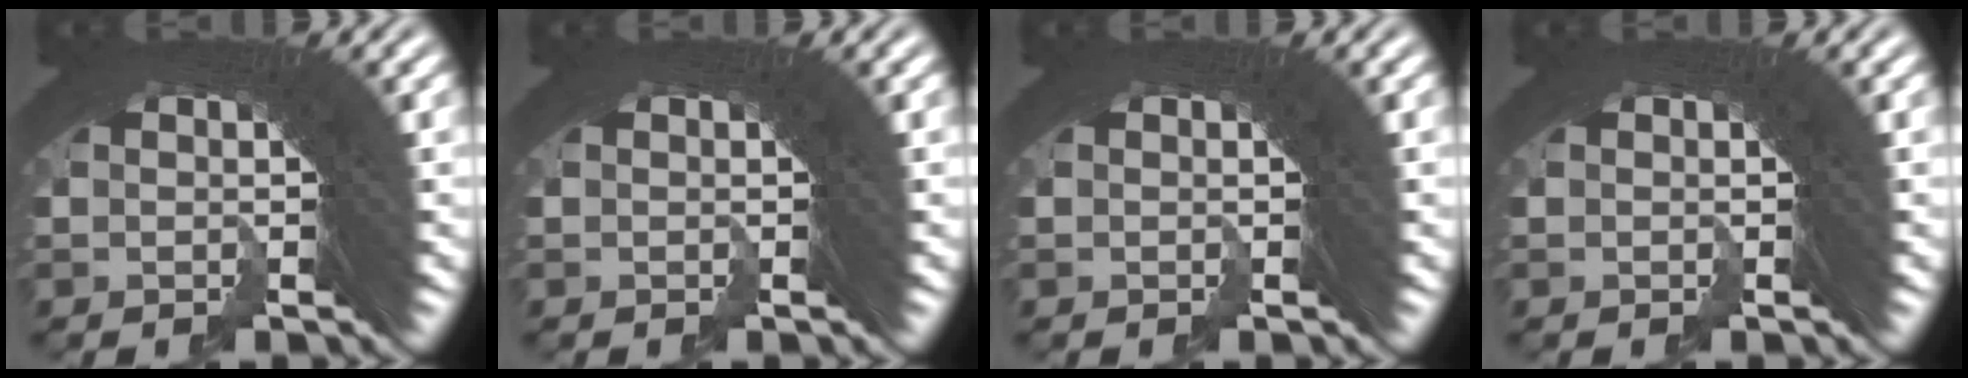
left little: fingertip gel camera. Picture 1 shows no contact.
{"total": 0.0}
{"total": 0.0}
{"total": 0.0}